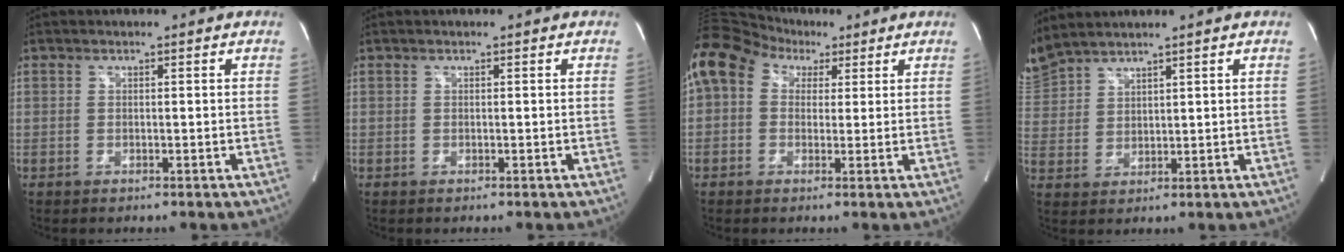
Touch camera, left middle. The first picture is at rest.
{"total": 0.0}
{"total": 11.2, "force": [4.7, 8.4, 5.6], "torque": [-0.120, 0.066, 0.078]}
{"total": 6.2, "force": [6.1, 0.7, 1.3], "torque": [-0.045, 0.021, 0.130]}